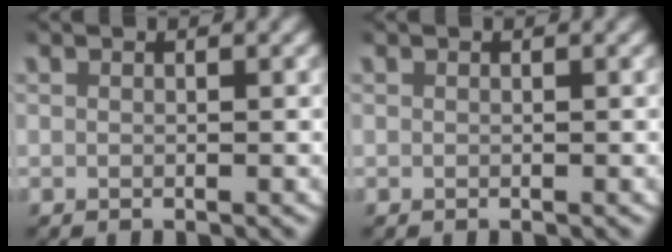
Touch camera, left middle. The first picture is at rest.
{"total": 0.0}